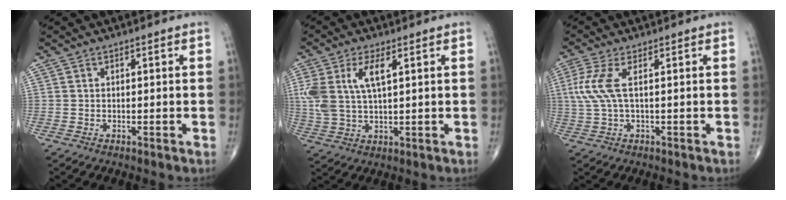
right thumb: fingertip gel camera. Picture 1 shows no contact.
{"total": 9.0, "force": [2.8, 3.7, 7.6], "torque": [-0.178, 0.003, 0.061]}
{"total": 5.7, "force": [1.0, 1.6, 5.4], "torque": [-0.164, 0.008, 0.021]}